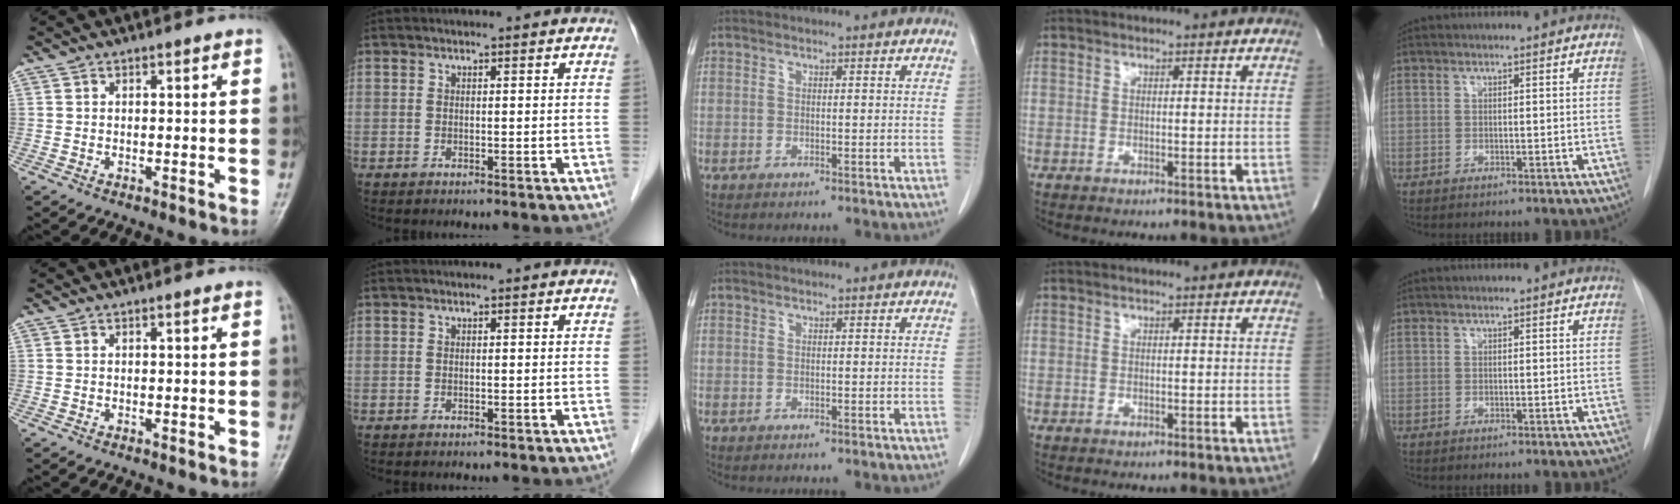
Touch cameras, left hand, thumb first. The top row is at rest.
{}